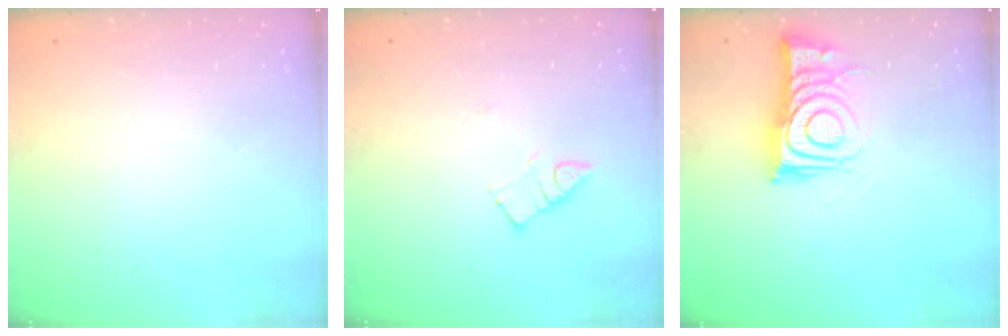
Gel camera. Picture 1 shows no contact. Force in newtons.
{"total": 3.3, "press": 3.3, "slide": 0.2}
{"total": 11.4, "press": 11.3, "slide": 0.9}